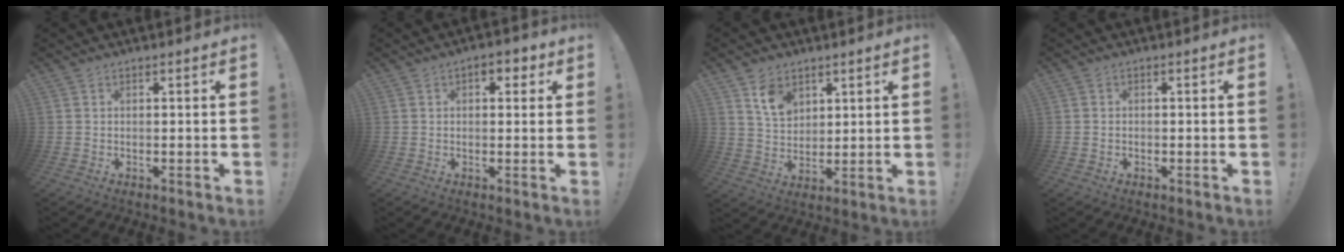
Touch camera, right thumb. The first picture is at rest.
{"total": 4.1, "force": [1.2, 2.7, 2.8], "torque": [-0.025, 0.000, 0.016]}
{"total": 9.0, "force": [5.4, 6.0, 3.8], "torque": [-0.050, -0.030, 0.102]}
{"total": 1.2, "force": [-0.4, 1.1, 0.3], "torque": [-0.010, 0.005, -0.007]}